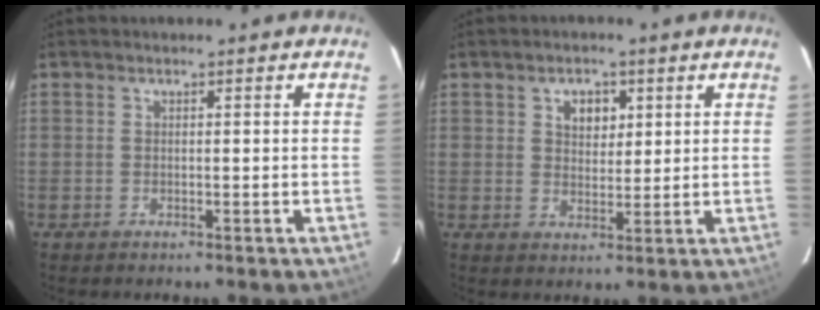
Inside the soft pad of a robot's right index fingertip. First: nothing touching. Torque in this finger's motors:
{"motor_torque": [-0.04, 0.10, 0.05, 0.04]}